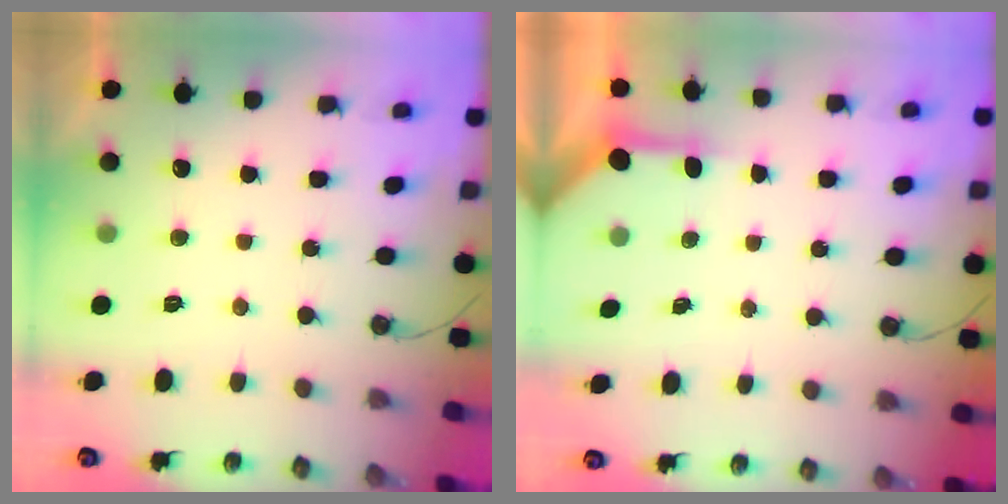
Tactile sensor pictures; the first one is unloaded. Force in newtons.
{"total": 3.9, "press": 3.9, "slide": 0.2}